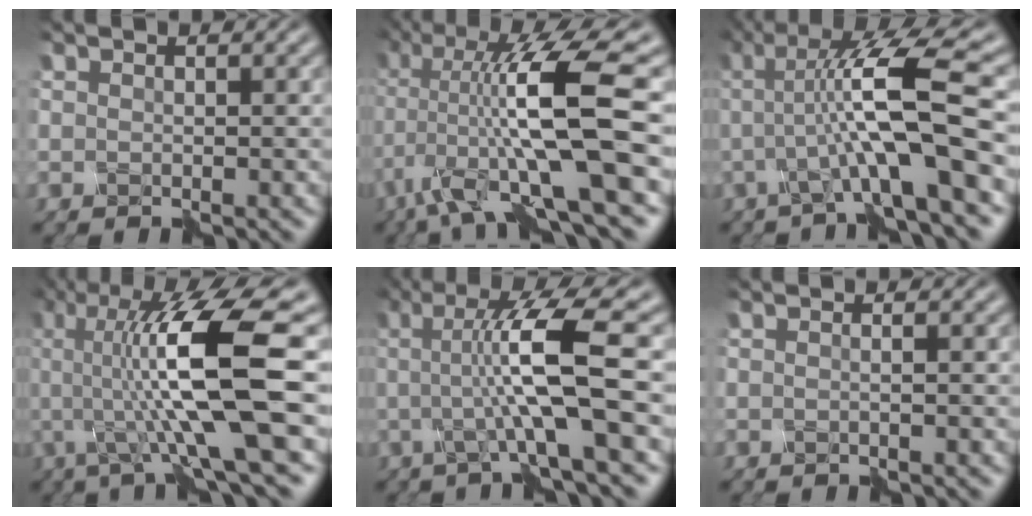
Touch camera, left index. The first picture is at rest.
{"total": 12.7, "force": [-2.4, 2.6, 12.1], "torque": [-0.223, 0.005, -0.040]}
{"total": 9.4, "force": [-0.4, 1.3, 9.3], "torque": [-0.147, 0.008, -0.011]}
{"total": 12.1, "force": [-0.2, 2.1, 12.0], "torque": [-0.202, 0.007, -0.006]}
{"total": 8.0, "force": [-0.4, 0.9, 7.9], "torque": [-0.125, 0.000, -0.008]}
{"total": 0.8, "force": [-0.4, 0.1, 0.7], "torque": [-0.007, 0.001, -0.012]}